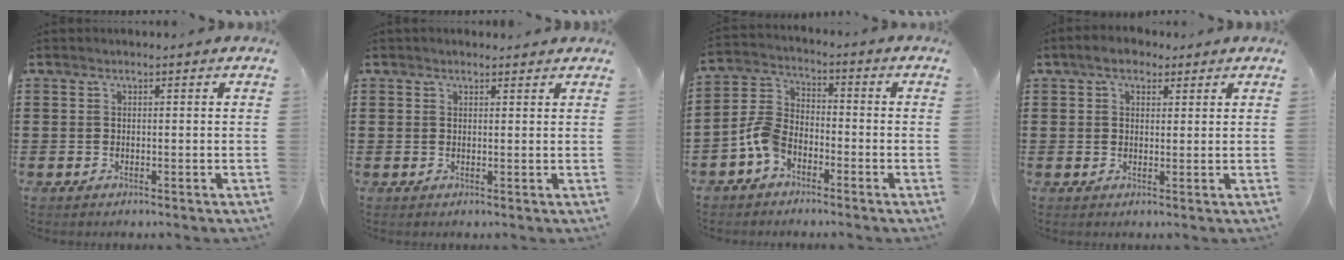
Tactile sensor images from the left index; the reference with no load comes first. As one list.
[{"total": 1.0, "force": [1.0, 0.3, 0.2], "torque": [-0.005, 0.003, 0.019]}, {"total": 6.2, "force": [-3.8, 3.7, 3.3], "torque": [-0.103, 0.004, -0.085]}, {"total": 3.5, "force": [2.5, 1.9, 1.7], "torque": [-0.034, 0.009, 0.043]}]